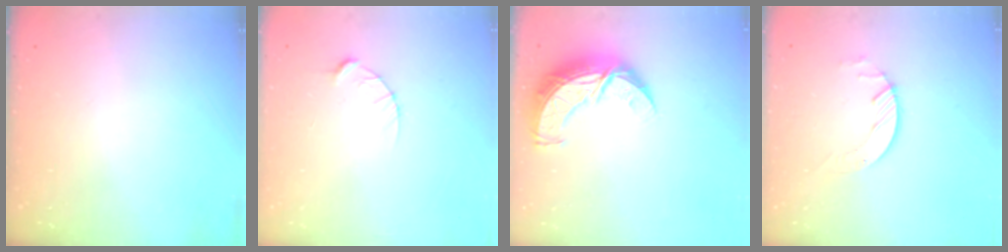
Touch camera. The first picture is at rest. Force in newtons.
{"total": 4.7, "press": 4.7, "slide": 0.6}
{"total": 11.2, "press": 11.2, "slide": 0.9}
{"total": 4.2, "press": 4.1, "slide": 0.5}